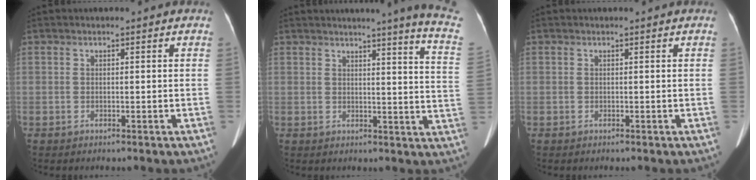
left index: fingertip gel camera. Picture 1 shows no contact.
{"total": 11.7, "force": [9.6, -1.8, 6.4], "torque": [-0.078, -0.068, 0.086]}
{"total": 0.0}